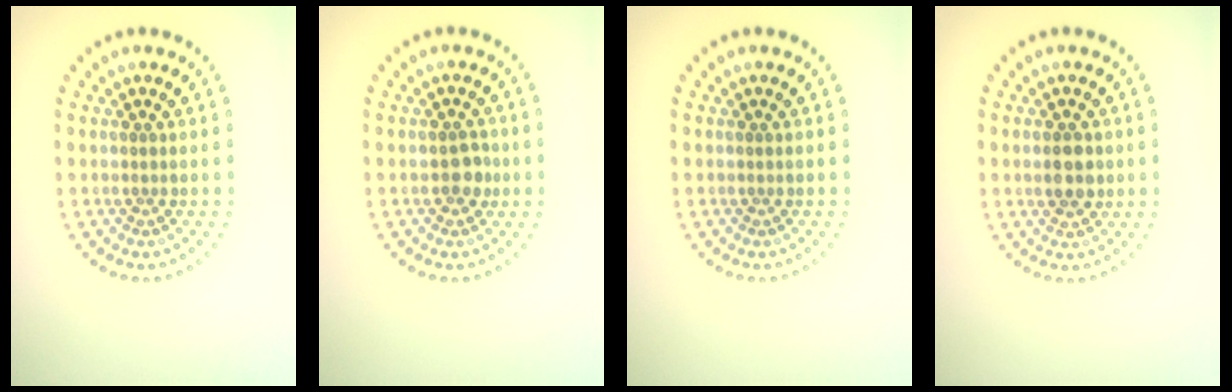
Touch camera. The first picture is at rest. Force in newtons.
{"total": 1.8, "press": 1.7, "slide": 0.3}
{"total": 0.0}
{"total": 2.6, "press": 2.6, "slide": 0.2}